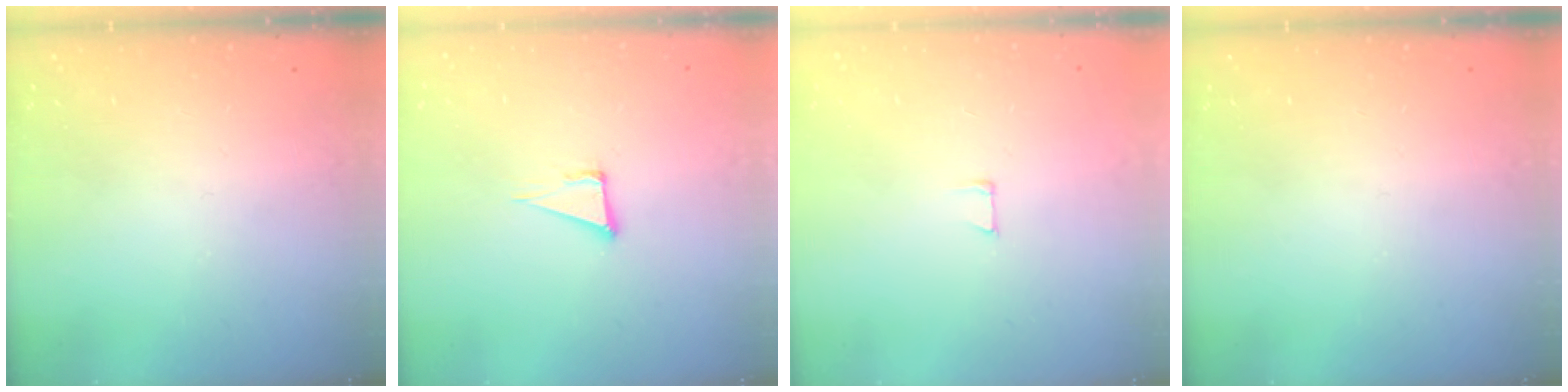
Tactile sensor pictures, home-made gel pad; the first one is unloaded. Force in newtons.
{"total": 5.0, "press": 4.0, "slide": 3.1}
{"total": 4.0, "press": 4.0, "slide": 0.3}
{"total": 0.0}